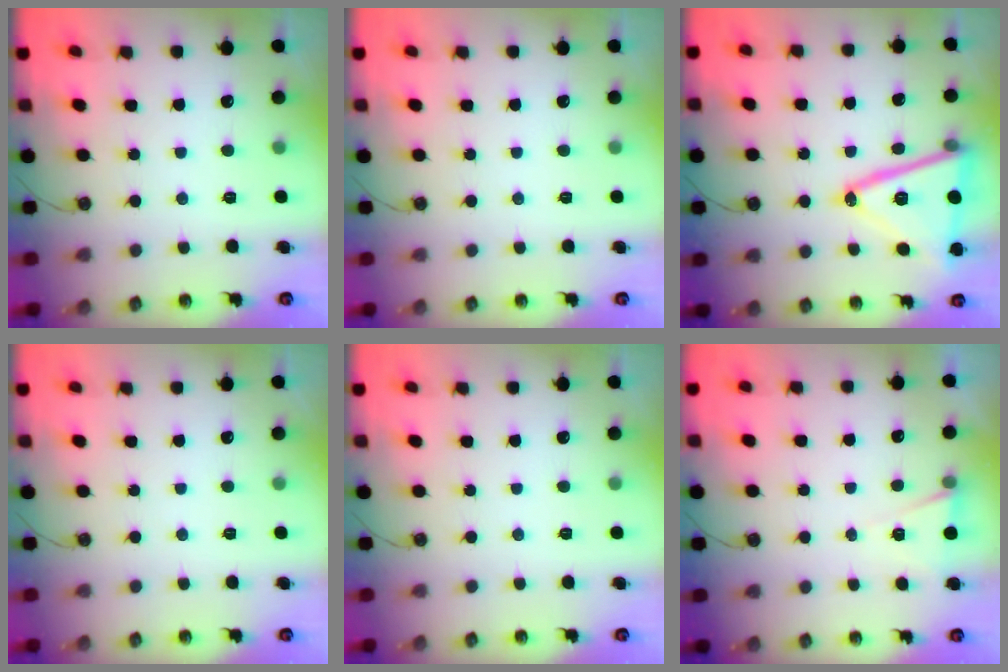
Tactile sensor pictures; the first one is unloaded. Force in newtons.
{"total": 0.0}
{"total": 21.3, "press": 21.1, "slide": 3.3}
{"total": 0.0}
{"total": 0.0}
{"total": 5.6, "press": 3.2, "slide": 4.6}